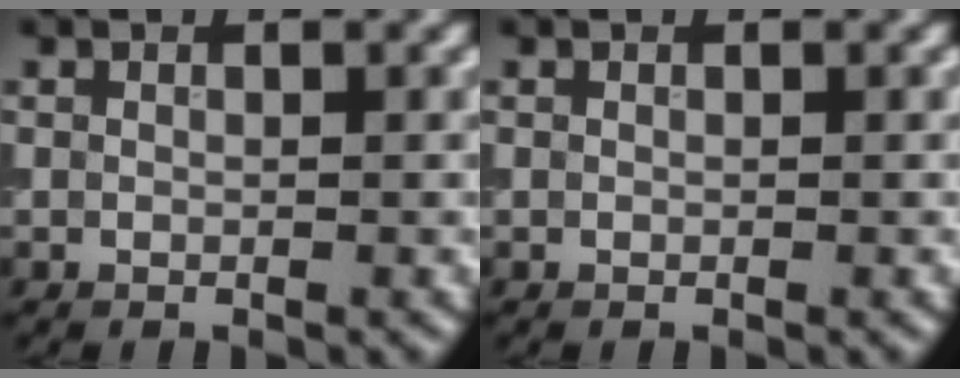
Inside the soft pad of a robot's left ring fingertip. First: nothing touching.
{"total": 0.0}